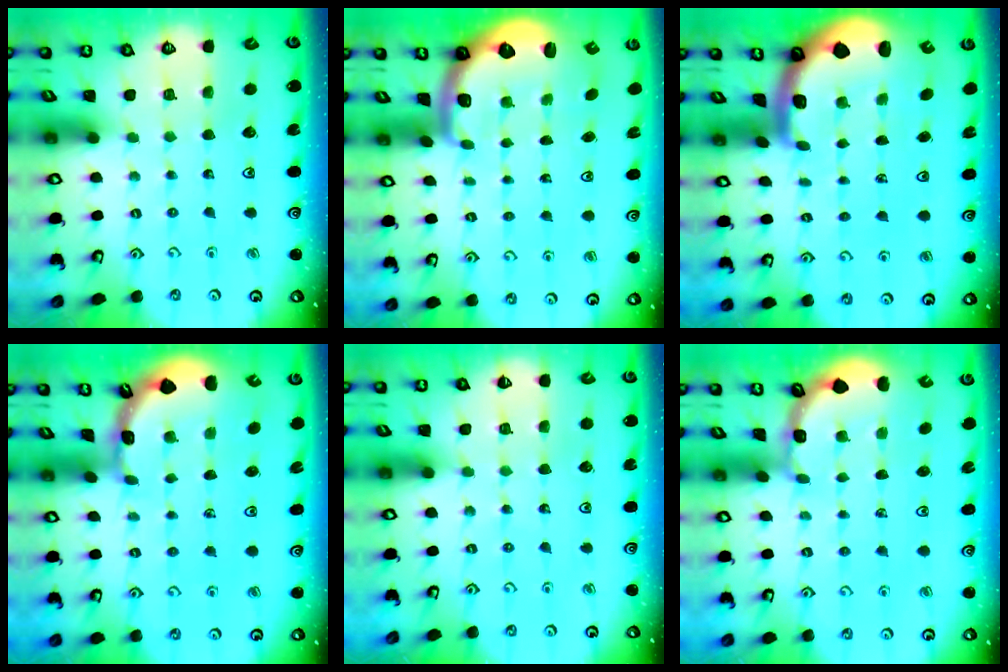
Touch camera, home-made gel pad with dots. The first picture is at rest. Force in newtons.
{"total": 2.1, "press": 1.9, "slide": 0.9}
{"total": 2.6, "press": 2.6, "slide": 0.6}
{"total": 1.7, "press": 1.7, "slide": 0.1}
{"total": 3.0, "press": 2.9, "slide": 0.6}
{"total": 1.8, "press": 1.8, "slide": 0.3}